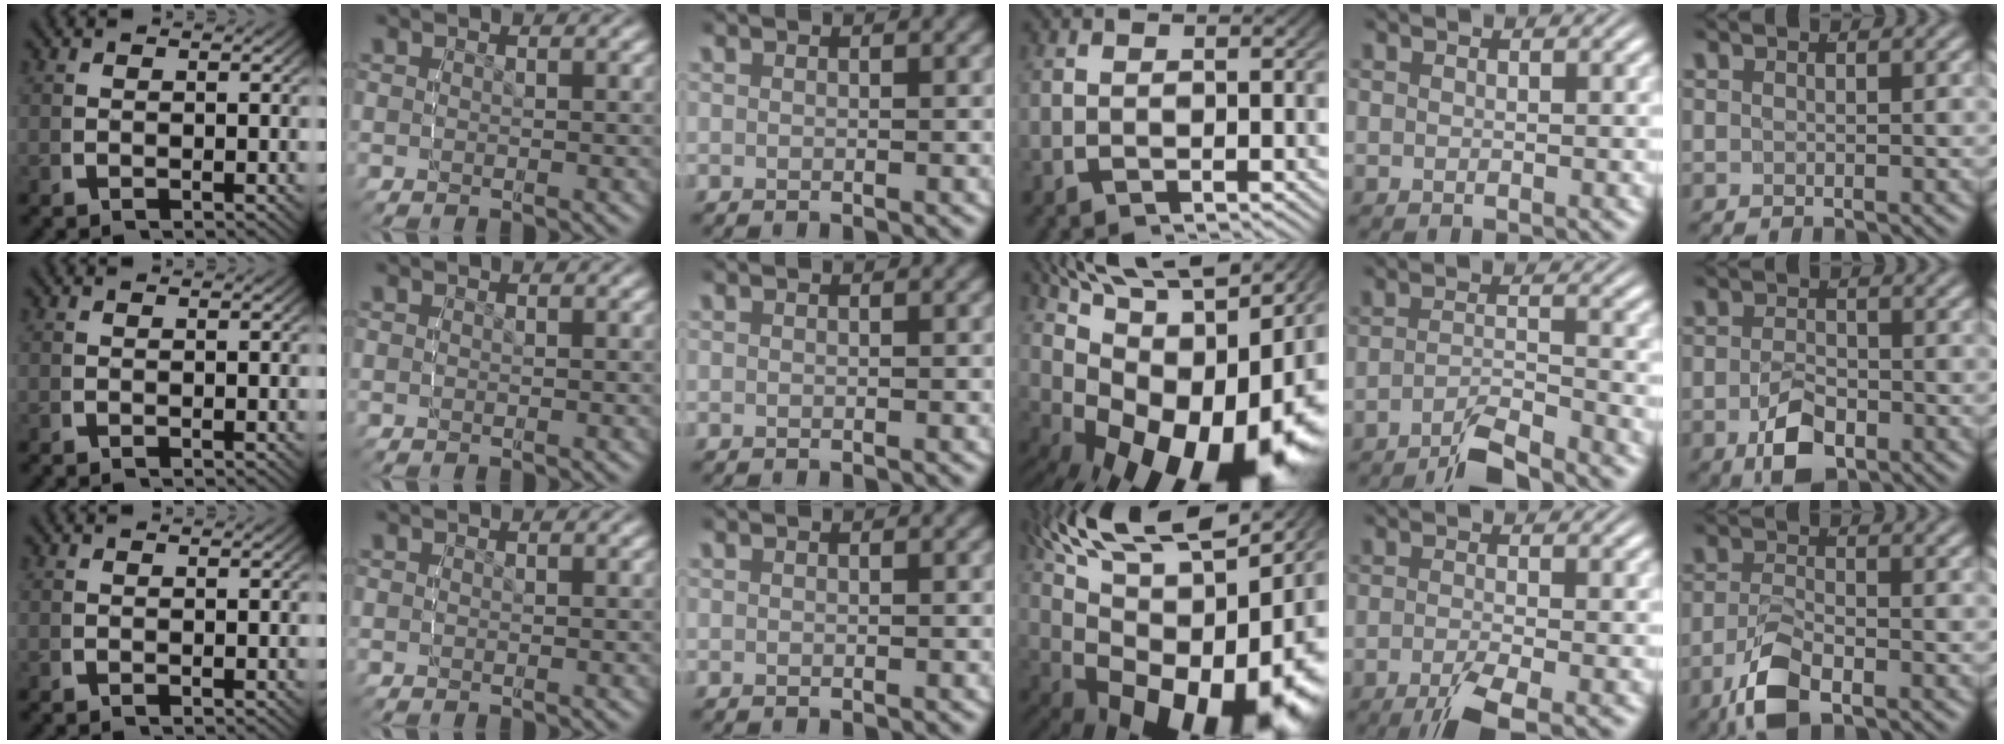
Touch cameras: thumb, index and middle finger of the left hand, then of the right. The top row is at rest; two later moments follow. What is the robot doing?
{"motion": "lift_and_place", "object": "glasses"}